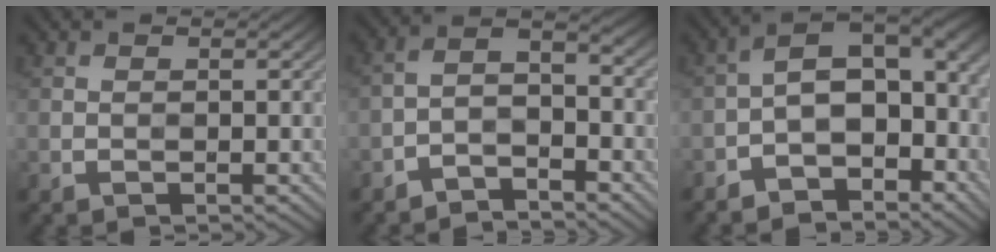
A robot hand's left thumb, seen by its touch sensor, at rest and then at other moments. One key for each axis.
{"total": 4.8, "fx": -3.8, "fy": 1.4, "fz": 2.5, "tx": -0.045, "ty": 0.008, "tz": -0.079}
{"total": 10.0, "fx": -4.6, "fy": 5.3, "fz": 7.0, "tx": -0.100, "ty": -0.006, "tz": -0.084}